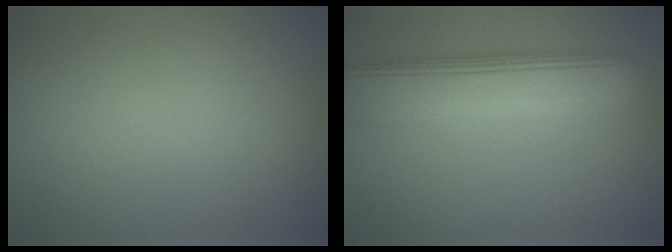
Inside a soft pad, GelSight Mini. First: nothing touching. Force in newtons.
{"total": 9.2, "press": 9.1, "slide": 0.7}